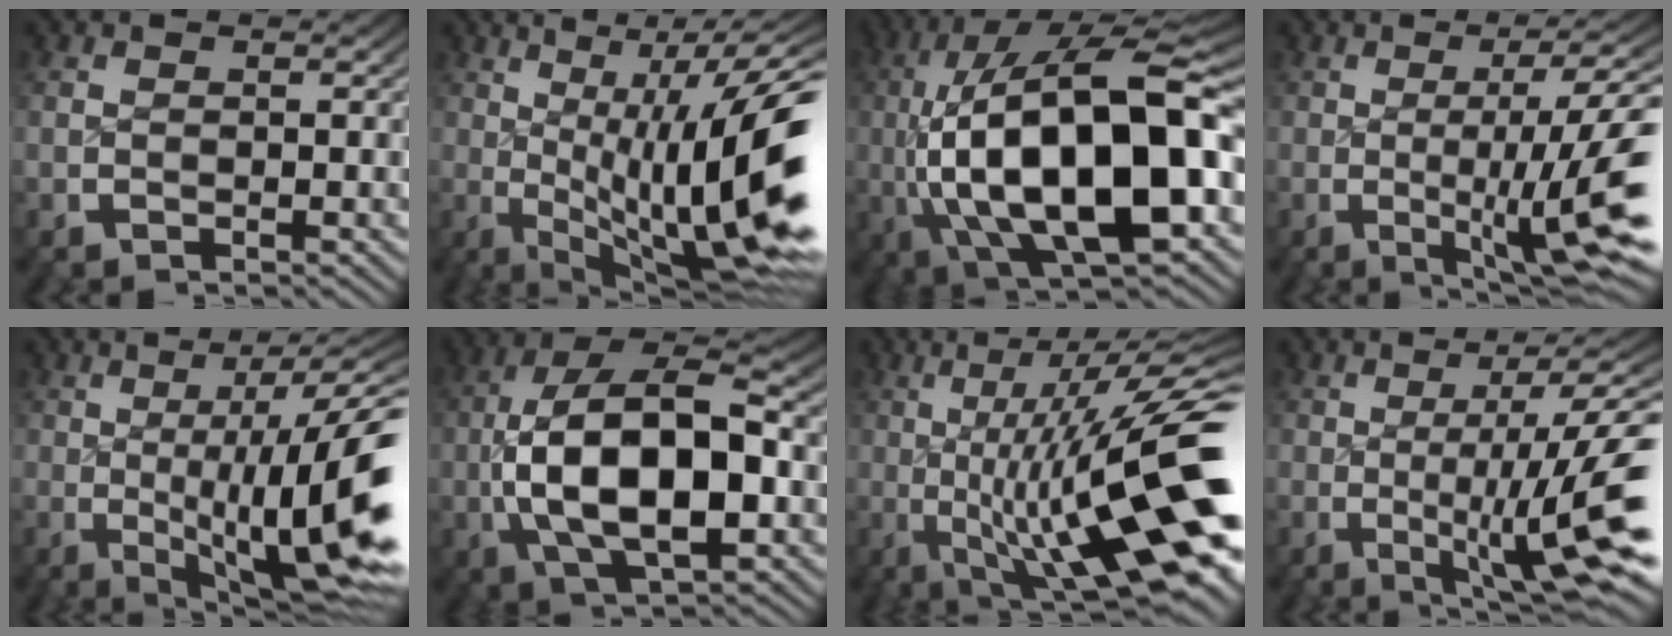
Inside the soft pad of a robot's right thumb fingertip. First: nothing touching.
{"total": 16.6, "force": [-1.6, 8.7, 14.0], "torque": [-0.207, -0.023, -0.010]}
{"total": 20.7, "force": [-2.4, 11.1, 17.3], "torque": [-0.354, -0.058, 0.005]}
{"total": 10.3, "force": [-2.3, 4.2, 9.1], "torque": [-0.145, -0.016, -0.025]}
{"total": 12.3, "force": [-1.0, 5.1, 11.1], "torque": [-0.168, -0.015, -0.004]}
{"total": 13.3, "force": [-1.0, 7.8, 10.7], "torque": [-0.227, -0.040, 0.002]}
{"total": 16.0, "force": [-1.6, 6.9, 14.3], "torque": [-0.222, -0.024, -0.009]}
{"total": 11.4, "force": [-2.1, 4.6, 10.2], "torque": [-0.163, -0.022, -0.019]}